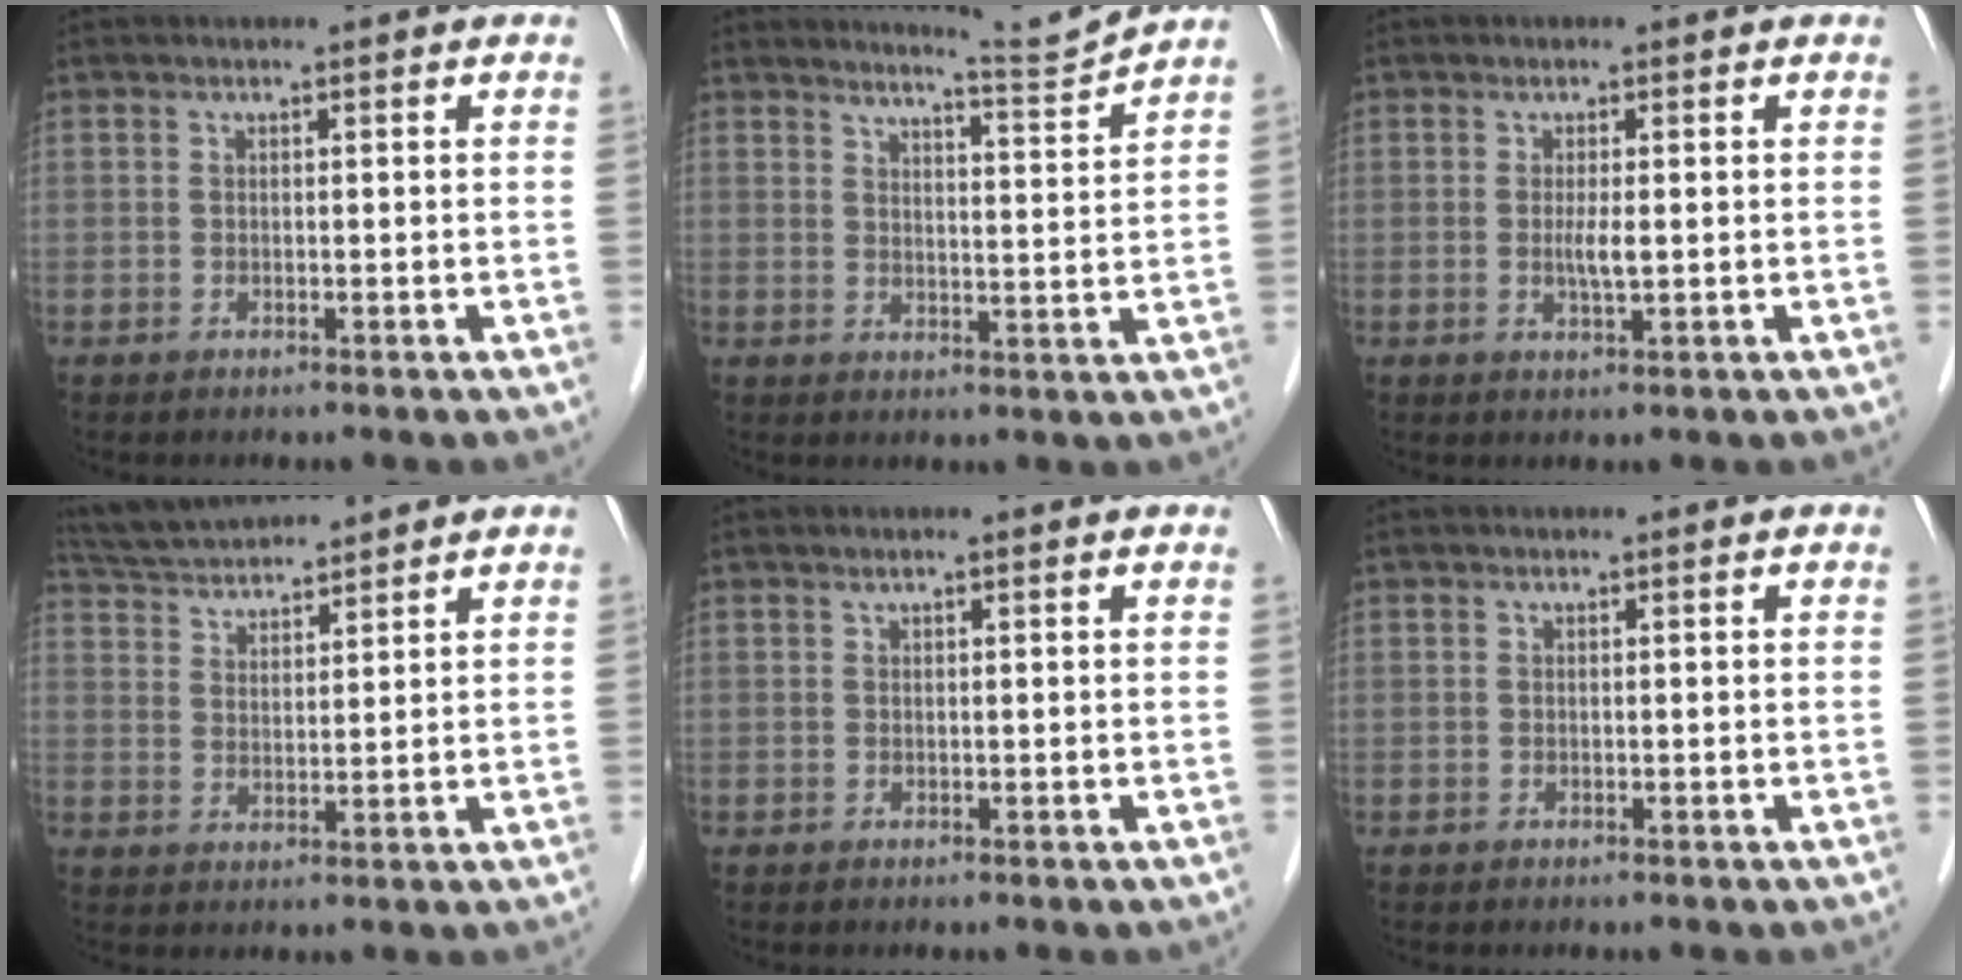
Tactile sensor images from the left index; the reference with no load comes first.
{"total": 5.2, "force": [4.8, -2.2, -0.5], "torque": [-0.011, -0.044, 0.076]}
{"total": 2.2, "force": [-0.1, 0.2, 2.2], "torque": [-0.044, -0.003, -0.002]}
{"total": 9.2, "force": [8.9, 0.7, 2.3], "torque": [-0.055, 0.032, 0.160]}
{"total": 0.6, "force": [0.5, 0.0, 0.3], "torque": [-0.012, 0.014, 0.008]}
{"total": 0.0}